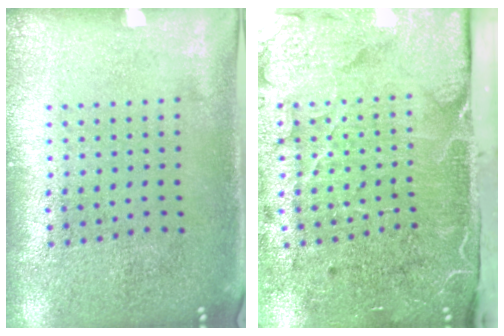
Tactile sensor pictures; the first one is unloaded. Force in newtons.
{"total": 5.1, "press": 4.0, "slide": 3.1}